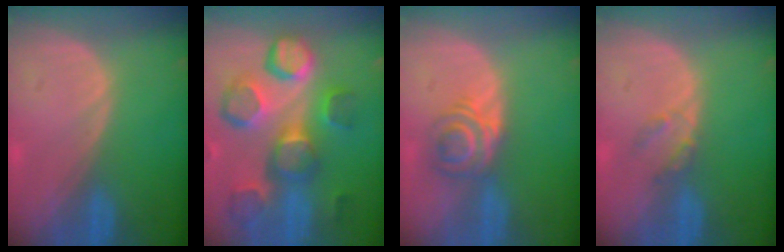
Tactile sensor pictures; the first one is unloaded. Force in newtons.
{"total": 12.5, "press": 11.1, "slide": 5.7}
{"total": 5.9, "press": 4.9, "slide": 3.3}
{"total": 2.2, "press": 2.1, "slide": 0.4}